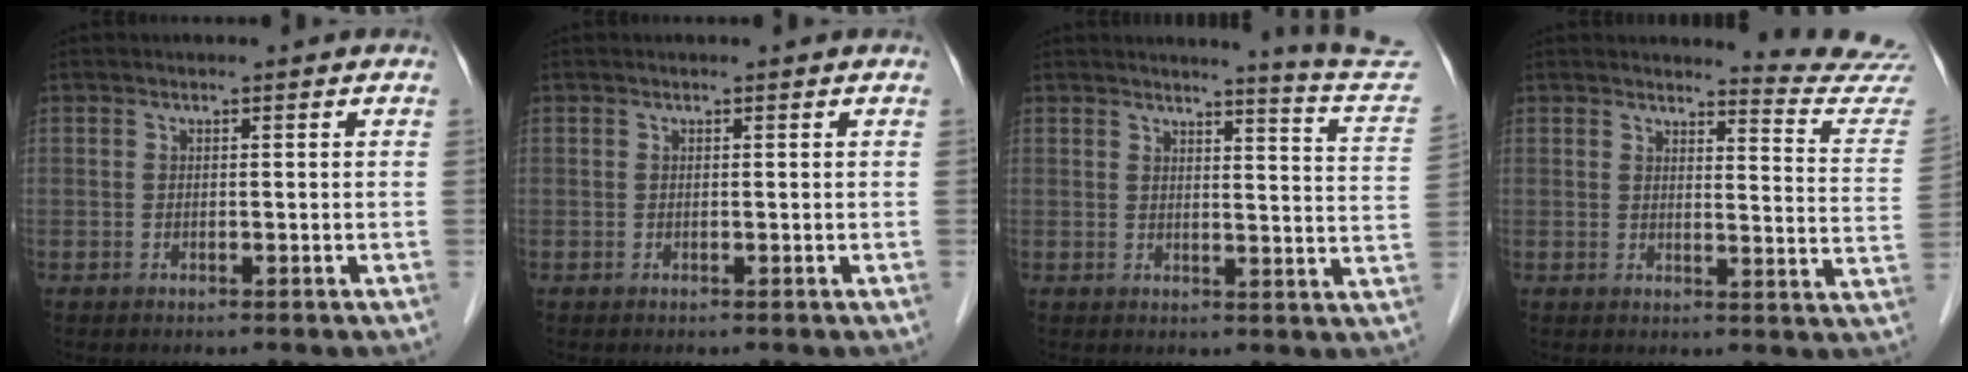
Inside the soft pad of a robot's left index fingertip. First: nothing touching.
{"total": 0.0}
{"total": 10.5, "force": [10.1, -2.5, 0.9], "torque": [-0.023, -0.103, 0.102]}
{"total": 10.4, "force": [10.3, -1.4, -0.6], "torque": [0.002, -0.117, 0.098]}